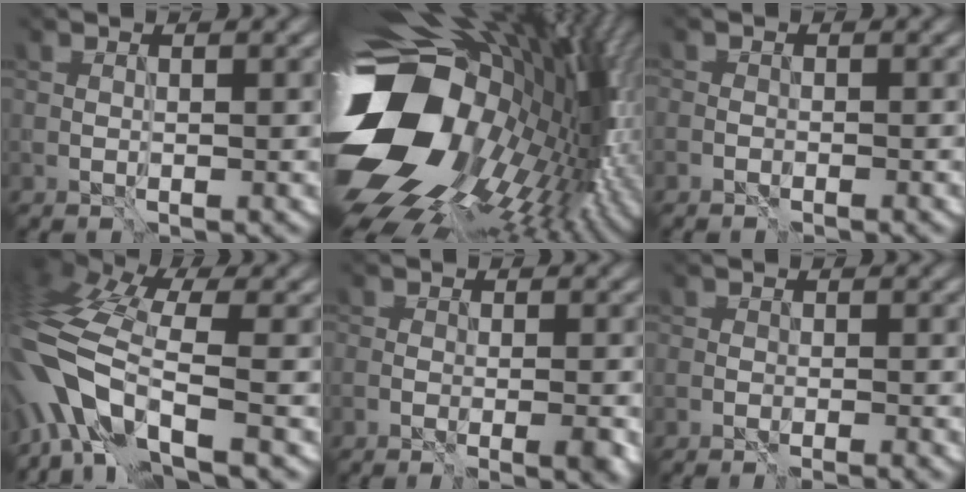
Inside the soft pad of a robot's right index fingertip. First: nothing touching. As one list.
[{"total": 19.2, "force": [-2.3, 13.3, 13.7], "torque": [-0.295, -0.047, -0.015]}, {"total": 0.9, "force": [-0.8, 0.4, -0.1], "torque": [-0.001, -0.003, -0.017]}, {"total": 9.6, "force": [-3.6, 4.3, 7.8], "torque": [-0.181, 0.007, -0.083]}, {"total": 2.5, "force": [-1.3, 1.2, 1.7], "torque": [-0.018, -0.006, -0.021]}, {"total": 0.8, "force": [-0.8, 0.1, 0.2], "torque": [-0.002, -0.005, -0.015]}]